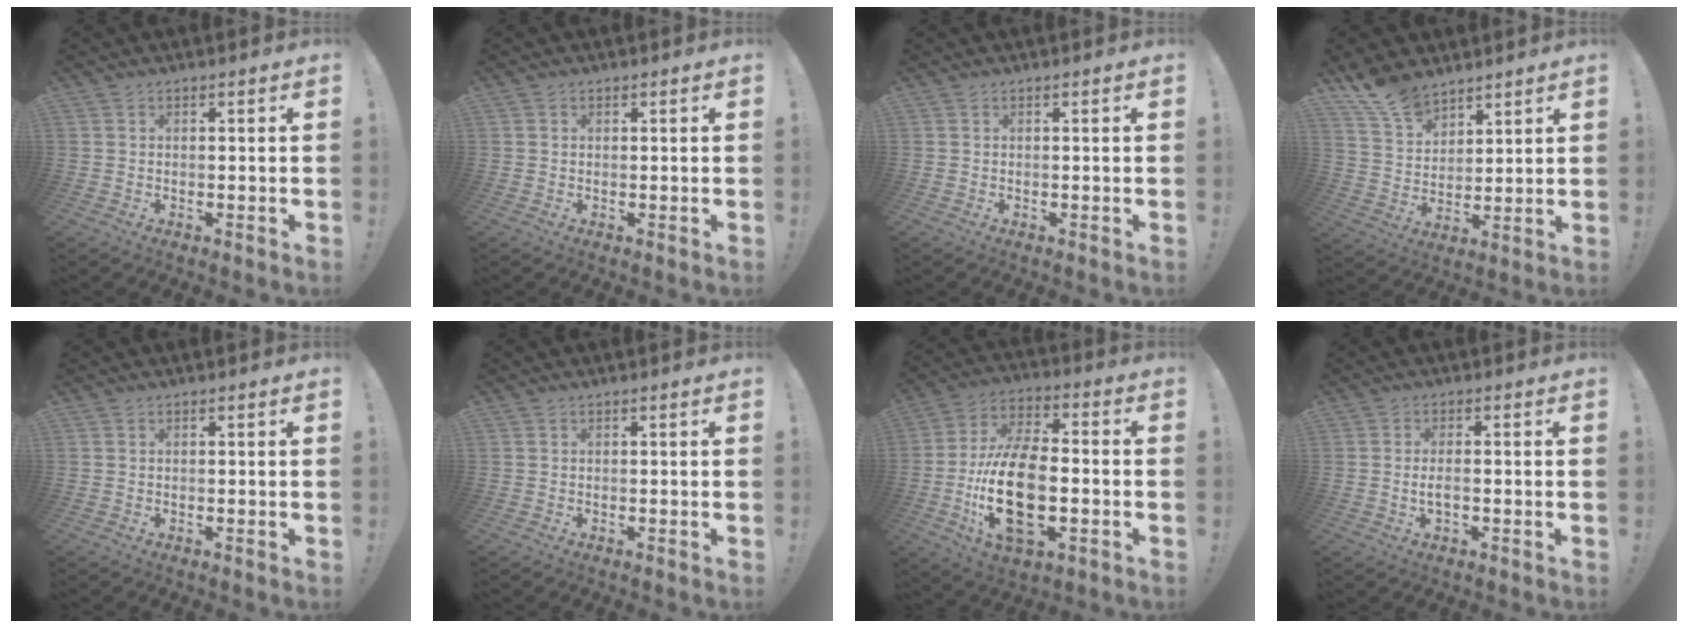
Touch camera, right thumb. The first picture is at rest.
{"total": 0.0}
{"total": 0.0}
{"total": 11.3, "force": [9.2, 5.4, 3.7], "torque": [-0.072, -0.061, 0.178]}
{"total": 0.0}
{"total": 0.0}
{"total": 21.5, "force": [-4.6, 11.7, 17.5], "torque": [-0.345, 0.015, -0.073]}
{"total": 3.0, "force": [-0.8, 0.9, 2.7], "torque": [-0.060, 0.004, -0.016]}